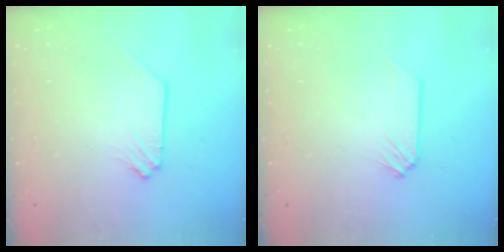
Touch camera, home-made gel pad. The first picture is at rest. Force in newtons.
{"total": 0.0}